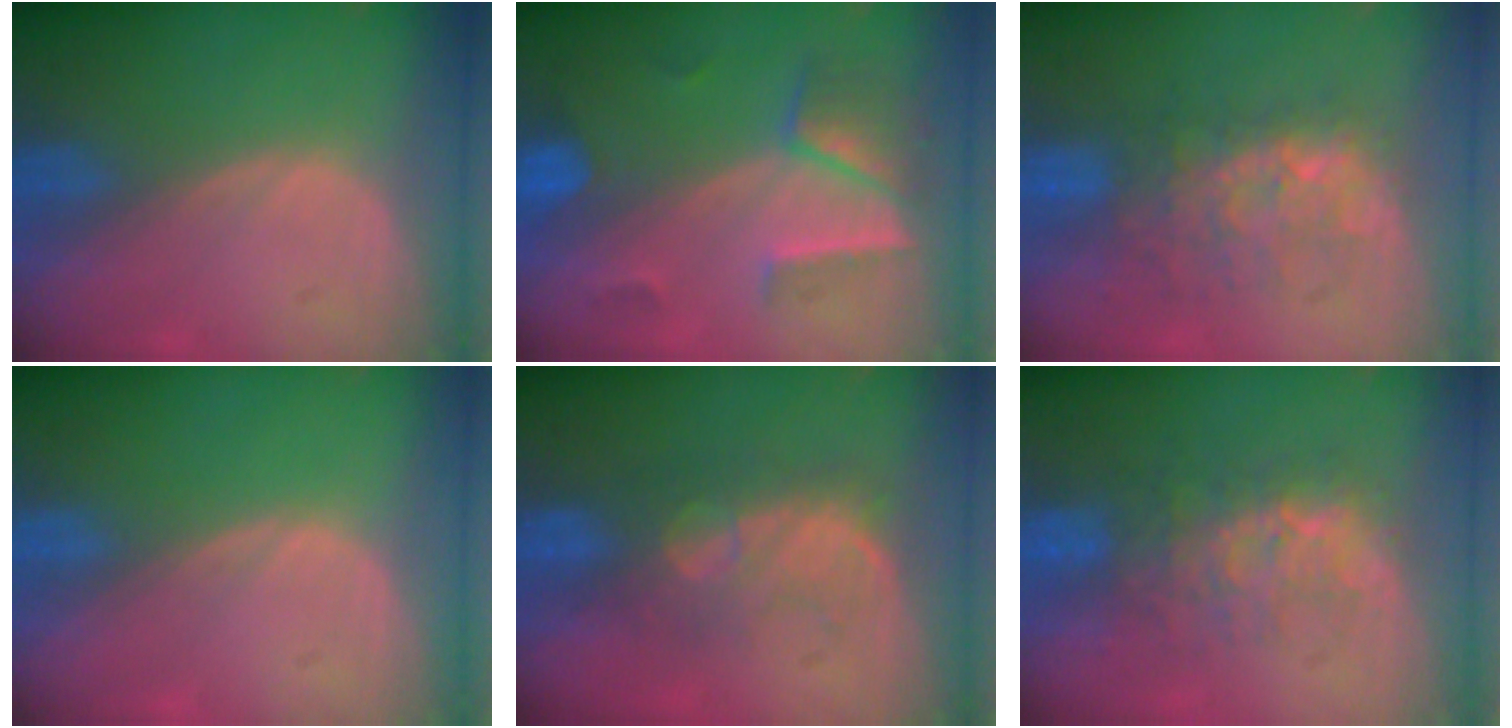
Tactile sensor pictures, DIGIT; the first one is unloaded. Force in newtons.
{"total": 7.2, "press": 6.4, "slide": 3.4}
{"total": 8.5, "press": 8.5, "slide": 0.3}
{"total": 0.0}
{"total": 7.8, "press": 7.7, "slide": 1.6}
{"total": 8.2, "press": 7.9, "slide": 2.3}